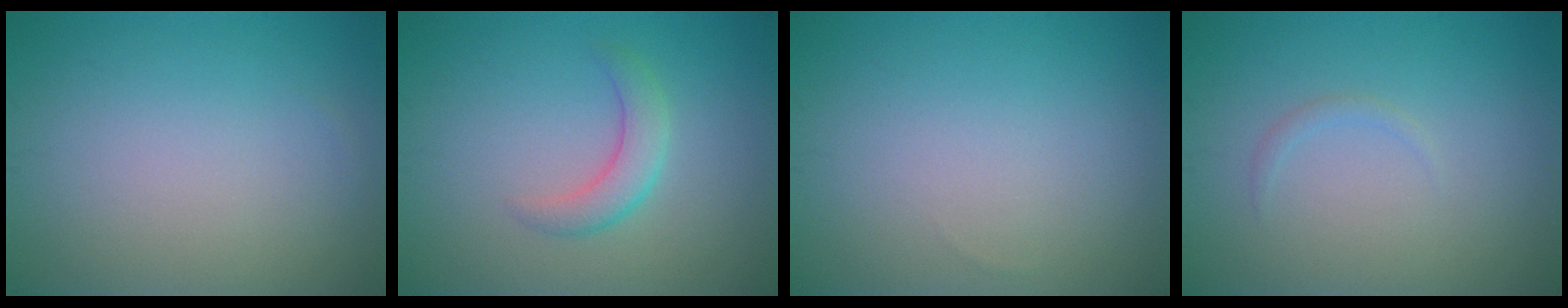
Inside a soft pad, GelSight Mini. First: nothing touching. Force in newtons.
{"total": 2.5, "press": 2.5, "slide": 0.1}
{"total": 0.0}
{"total": 0.7, "press": 0.7, "slide": 0.1}